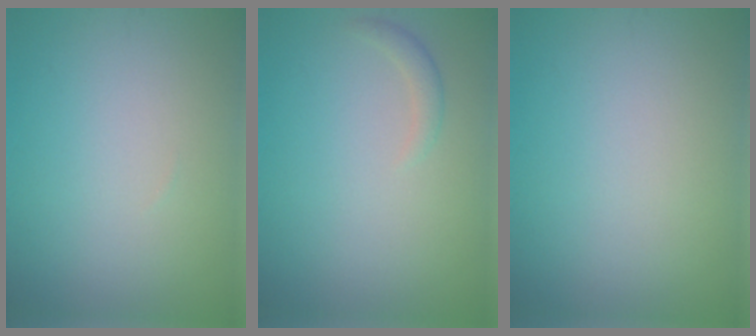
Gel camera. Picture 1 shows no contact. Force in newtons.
{"total": 1.1, "press": 1.1, "slide": 0.1}
{"total": 0.0}